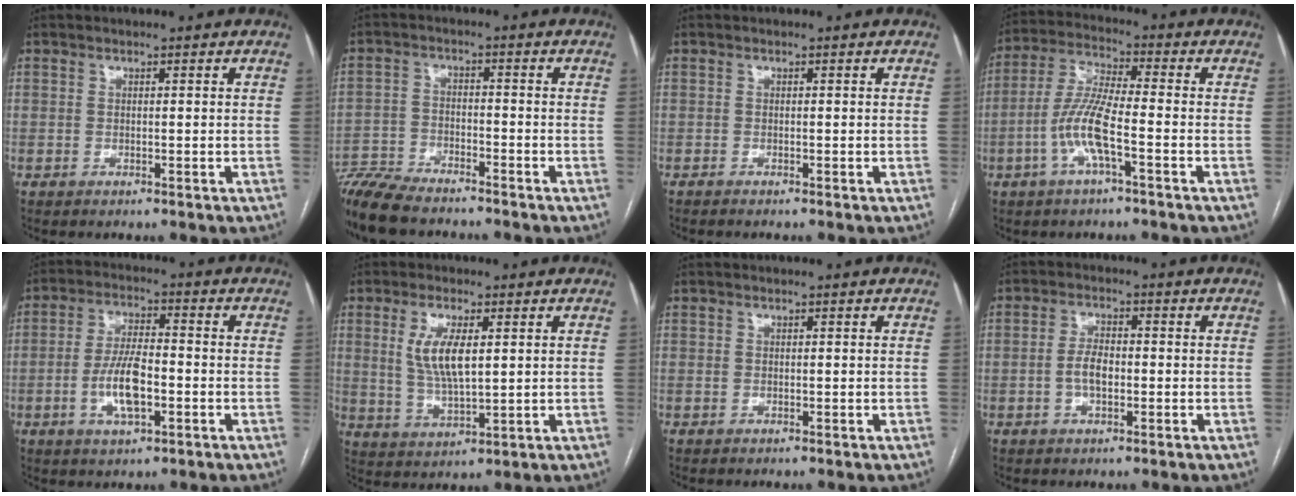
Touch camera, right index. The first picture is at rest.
{"total": 10.4, "force": [-9.4, 1.9, 4.2], "torque": [-0.076, -0.013, -0.162]}
{"total": 0.8, "force": [-0.7, -0.2, 0.3], "torque": [-0.006, -0.002, -0.011]}
{"total": 8.5, "force": [-2.8, 1.0, 7.9], "torque": [-0.173, 0.007, -0.057]}
{"total": 7.8, "force": [-2.1, 2.5, 7.1], "torque": [-0.147, 0.005, -0.035]}
{"total": 7.2, "force": [1.9, 2.1, 6.6], "torque": [-0.135, -0.002, 0.042]}
{"total": 0.0}
{"total": 3.8, "force": [-0.7, 1.8, 3.3], "torque": [-0.071, 0.008, -0.011]}